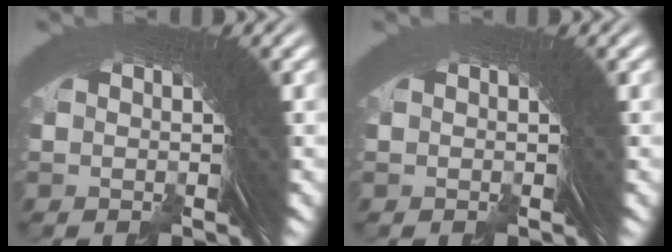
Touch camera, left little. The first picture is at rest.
{"total": 0.0}